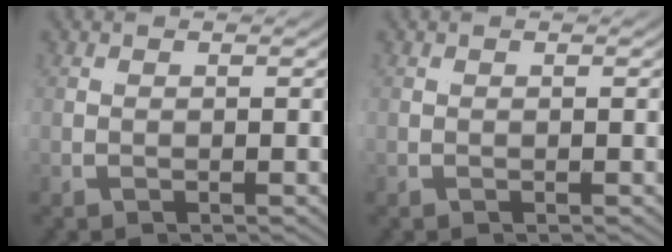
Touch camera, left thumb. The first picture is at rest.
{"total": 0.0}